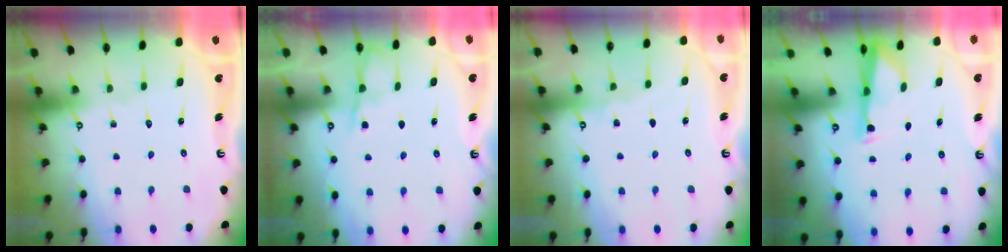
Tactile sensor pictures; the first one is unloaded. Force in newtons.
{"total": 3.7, "press": 3.7, "slide": 0.5}
{"total": 3.5, "press": 3.5, "slide": 0.4}
{"total": 3.0, "press": 2.9, "slide": 0.5}